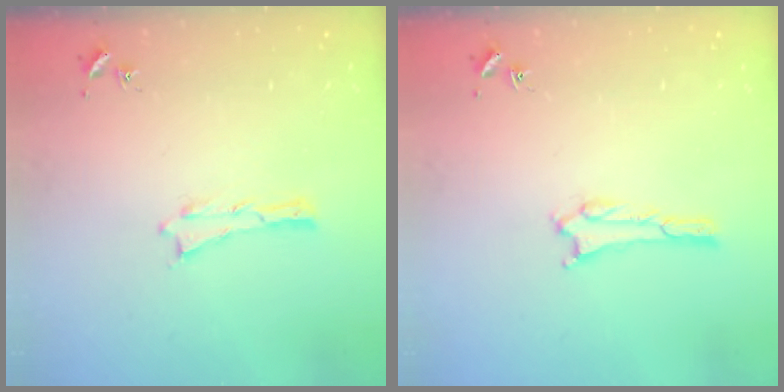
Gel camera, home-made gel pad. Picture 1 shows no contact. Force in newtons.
{"total": 1.6, "press": 1.6, "slide": 0.1}